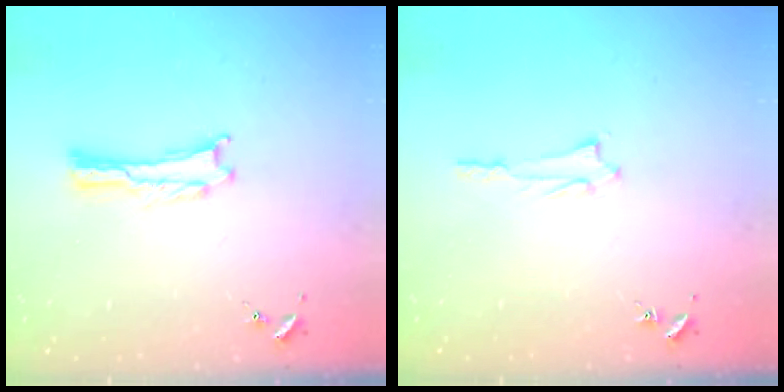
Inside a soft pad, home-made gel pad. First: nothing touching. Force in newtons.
{"total": 1.4, "press": 1.4, "slide": 0.2}